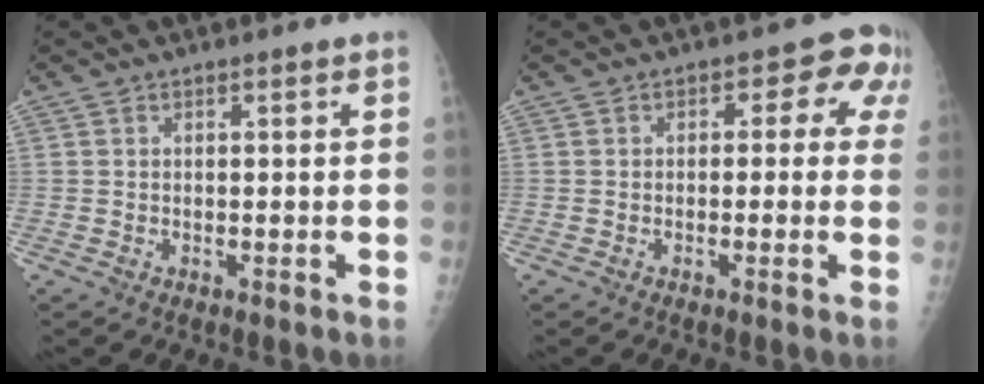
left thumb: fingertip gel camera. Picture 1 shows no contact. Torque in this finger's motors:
{"motor_torque": [-0.32, 0.10, -0.26, 0.01, 0.05]}